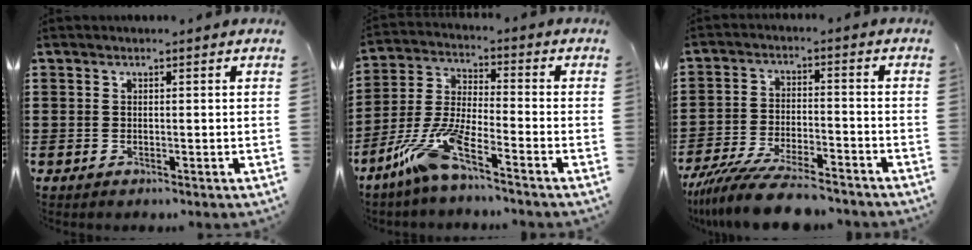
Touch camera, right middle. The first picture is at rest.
{"total": 10.0, "force": [-6.8, 1.0, 7.3], "torque": [-0.185, -0.018, -0.141]}
{"total": 8.9, "force": [-7.9, 1.1, 4.1], "torque": [-0.087, 0.005, -0.151]}